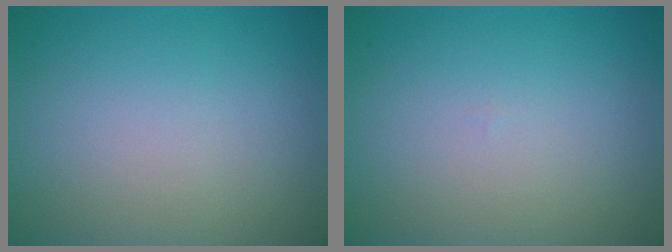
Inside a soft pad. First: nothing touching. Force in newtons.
{"total": 0.0}